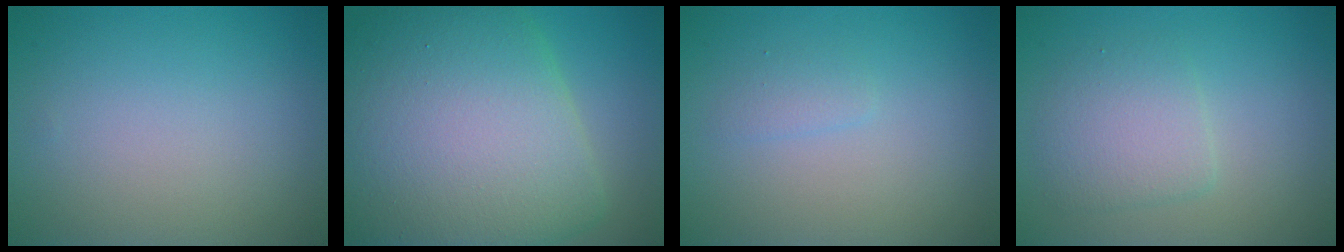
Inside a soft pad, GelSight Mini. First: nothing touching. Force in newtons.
{"total": 14.8, "press": 14.8, "slide": 0.4}
{"total": 0.9, "press": 0.9, "slide": 0.0}
{"total": 3.0, "press": 3.0, "slide": 0.1}